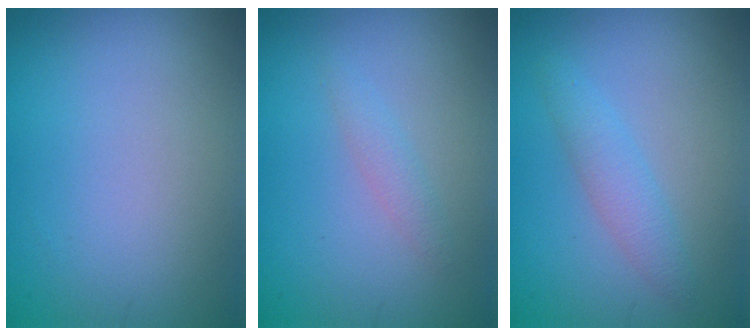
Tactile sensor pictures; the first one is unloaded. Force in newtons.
{"total": 1.2, "press": 1.2, "slide": 0.0}
{"total": 2.1, "press": 2.1, "slide": 0.2}